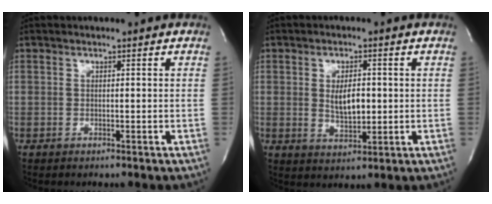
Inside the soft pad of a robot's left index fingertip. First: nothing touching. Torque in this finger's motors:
{"motor_torque": [0.18, 0.04, 0.13, 0.03]}